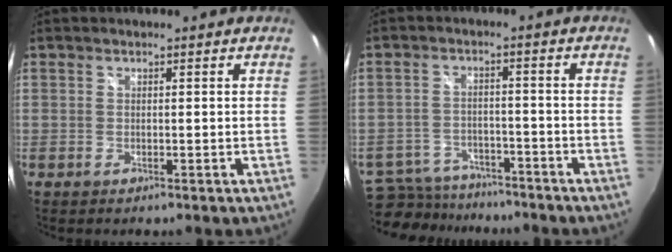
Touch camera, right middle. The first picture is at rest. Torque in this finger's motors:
{"motor_torque": [-0.42, -0.42, -0.20, -0.06]}